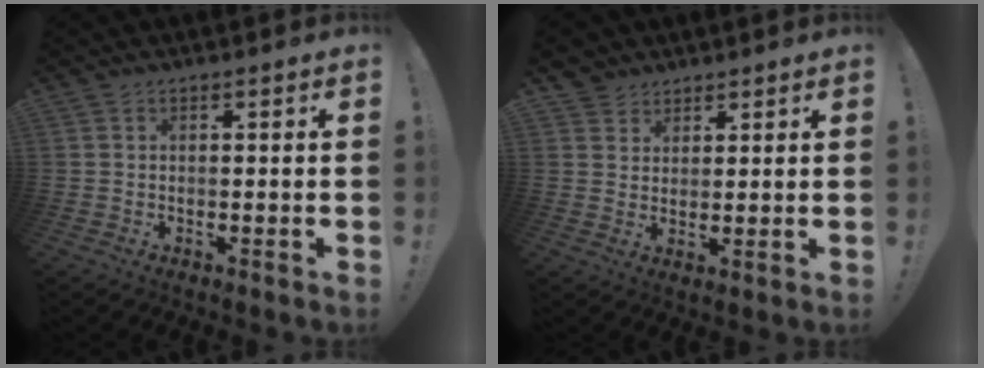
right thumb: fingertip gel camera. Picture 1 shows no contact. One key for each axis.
{"total": 4.4, "fx": 3.3, "fy": 3.0, "fz": -0.3, "tx": -0.009, "ty": -0.018, "tz": 0.066}